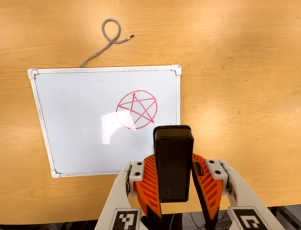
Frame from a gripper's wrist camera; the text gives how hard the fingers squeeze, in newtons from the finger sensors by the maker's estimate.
{"total": 6.7, "left": 5.3, "right": 8.1}